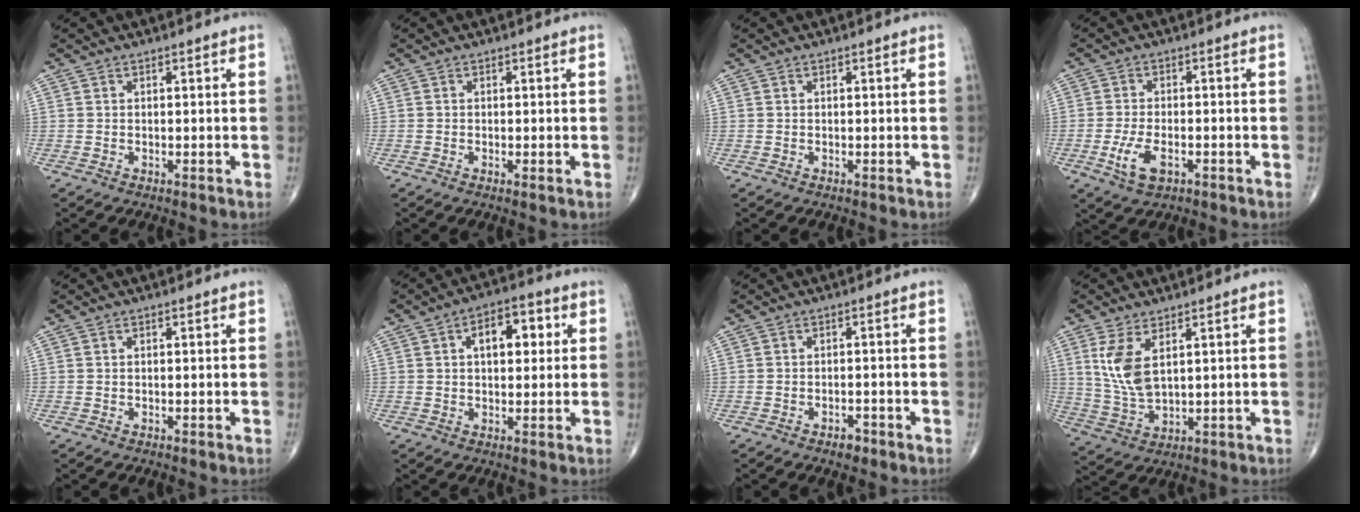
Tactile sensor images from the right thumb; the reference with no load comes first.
{"total": 0.5, "force": [-0.1, 0.1, 0.5], "torque": [-0.015, -0.003, -0.005]}
{"total": 0.0}
{"total": 5.8, "force": [-2.2, 2.9, 4.5], "torque": [-0.091, 0.003, -0.037]}
{"total": 0.0}
{"total": 8.6, "force": [2.2, 4.8, 6.8], "torque": [-0.071, 0.012, 0.028]}
{"total": 2.1, "force": [-1.4, 1.0, 1.1], "torque": [-0.018, 0.005, -0.022]}
{"total": 8.4, "force": [3.0, 3.9, 6.8], "torque": [-0.141, -0.015, 0.071]}